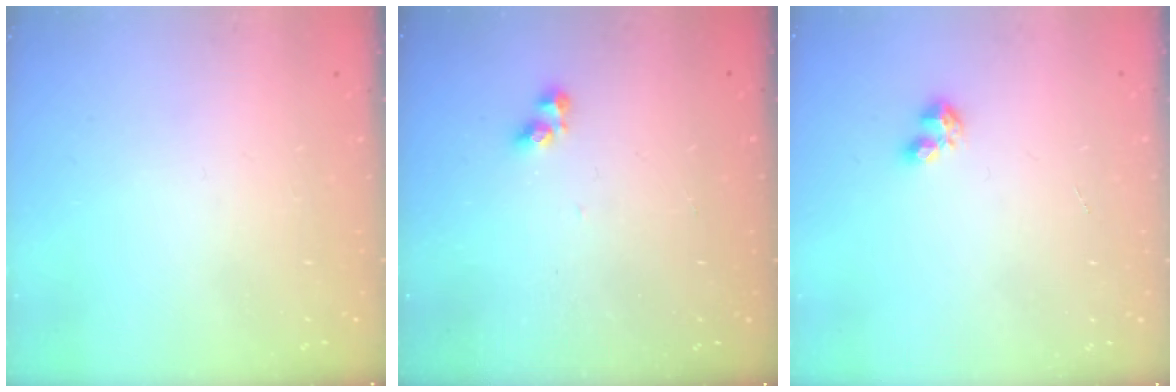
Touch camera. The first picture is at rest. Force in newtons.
{"total": 4.4, "press": 4.4, "slide": 0.4}
{"total": 3.8, "press": 3.7, "slide": 0.5}